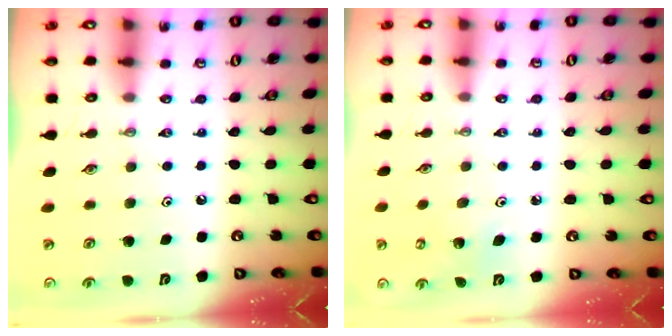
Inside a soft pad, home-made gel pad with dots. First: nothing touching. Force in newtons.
{"total": 4.8, "press": 4.8, "slide": 0.4}